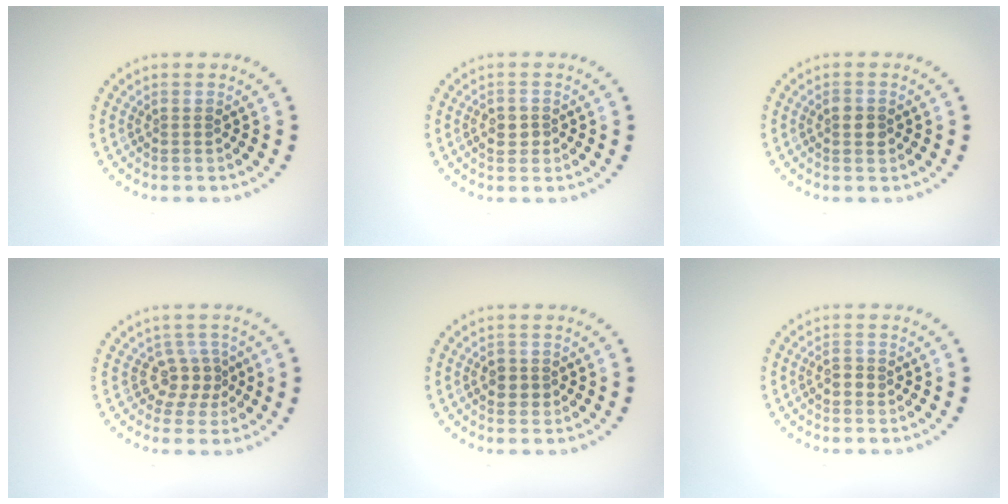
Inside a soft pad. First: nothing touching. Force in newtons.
{"total": 1.7, "press": 1.7, "slide": 0.1}
{"total": 1.8, "press": 1.8, "slide": 0.1}
{"total": 2.5, "press": 1.9, "slide": 1.7}
{"total": 1.7, "press": 1.6, "slide": 0.3}
{"total": 1.3, "press": 1.3, "slide": 0.1}